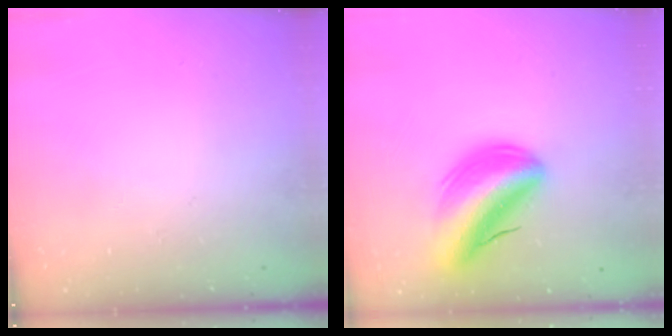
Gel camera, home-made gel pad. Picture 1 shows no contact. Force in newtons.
{"total": 14.1, "press": 13.5, "slide": 4.1}